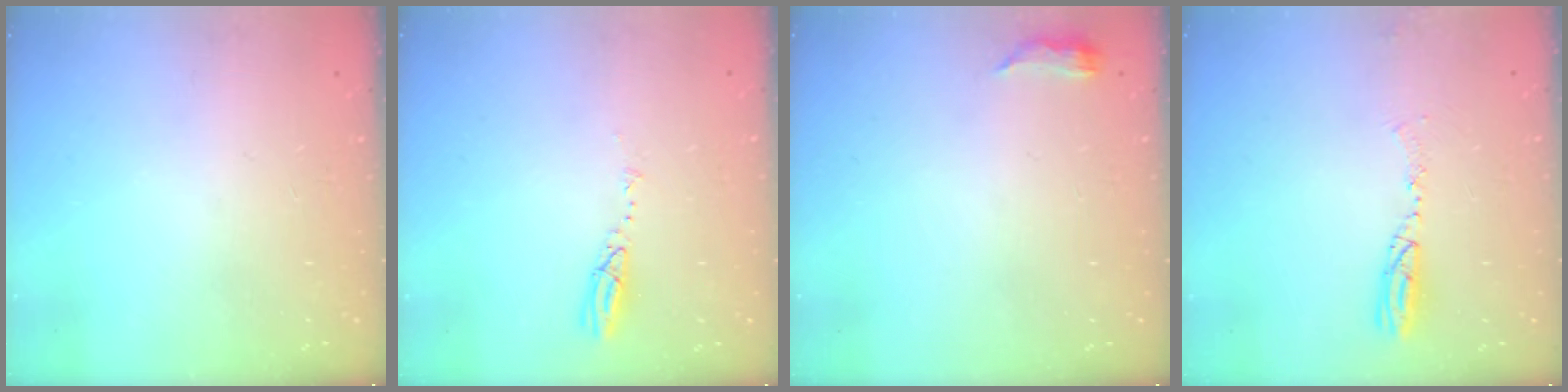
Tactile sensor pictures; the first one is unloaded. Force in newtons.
{"total": 3.4, "press": 3.4, "slide": 0.4}
{"total": 3.8, "press": 3.3, "slide": 1.9}
{"total": 5.9, "press": 5.8, "slide": 0.9}